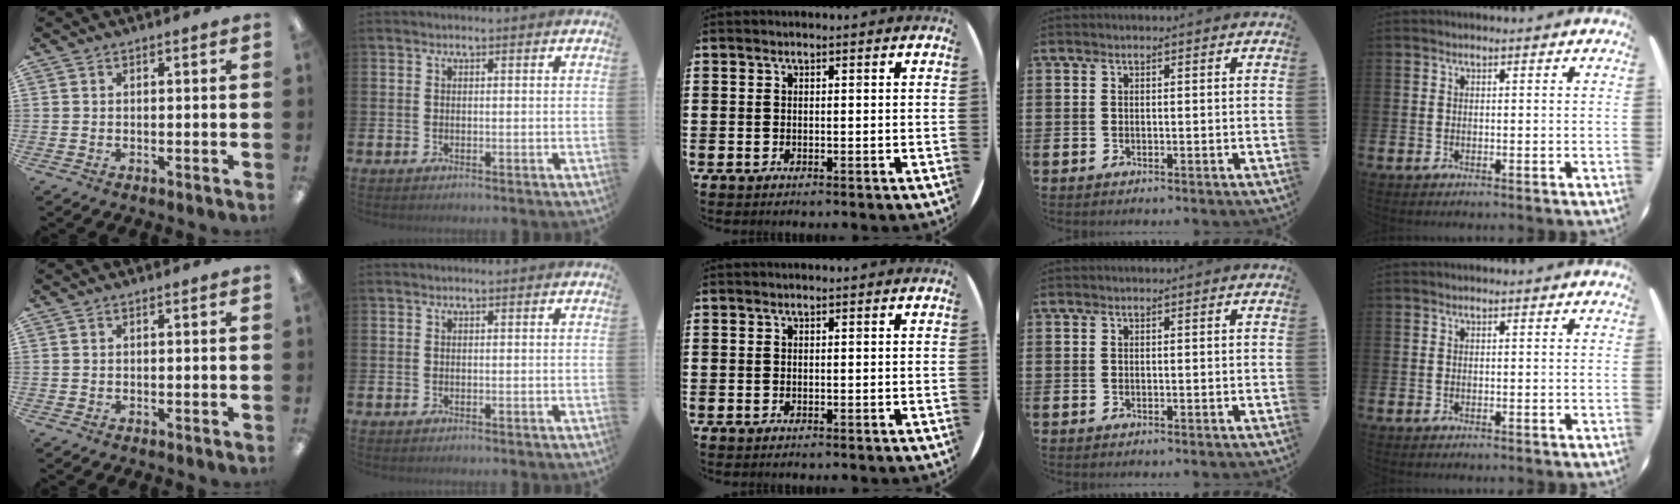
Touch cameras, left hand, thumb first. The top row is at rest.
{}